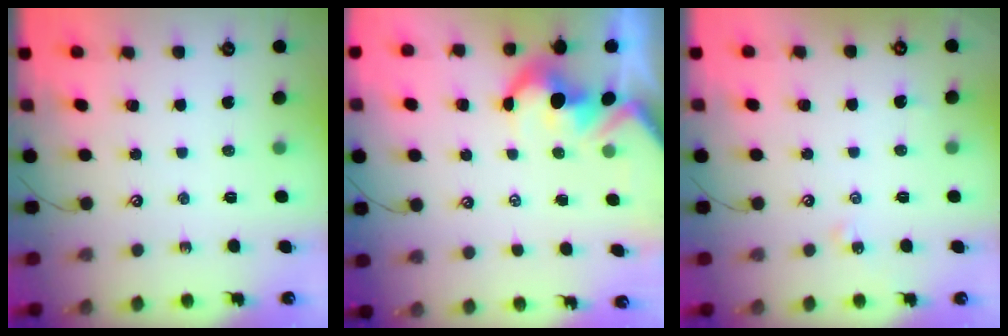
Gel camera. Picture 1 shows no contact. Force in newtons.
{"total": 3.1, "press": 2.9, "slide": 1.0}
{"total": 2.8, "press": 2.7, "slide": 0.4}